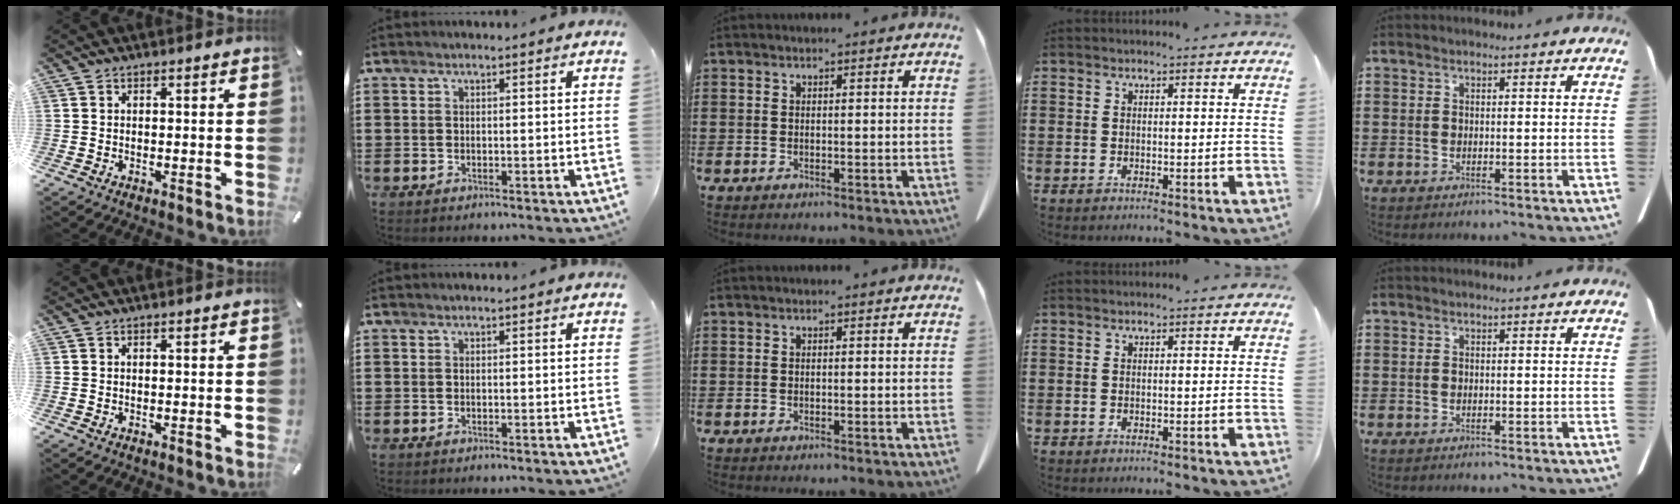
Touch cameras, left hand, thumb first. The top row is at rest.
{}